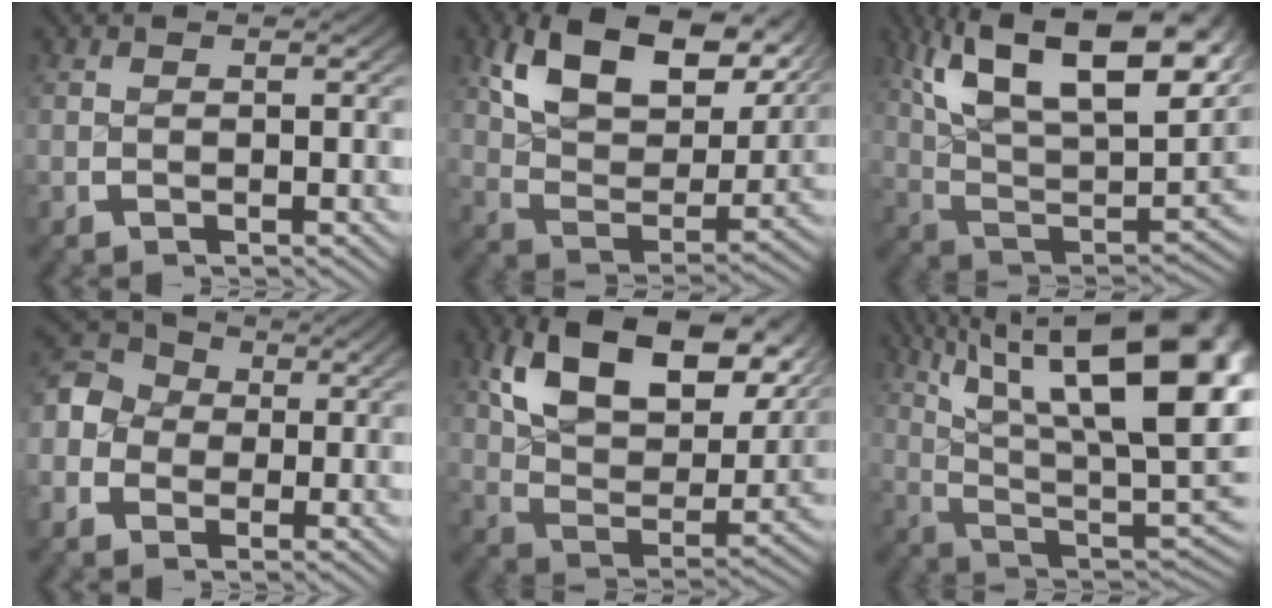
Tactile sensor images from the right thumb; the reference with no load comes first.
{"total": 13.1, "force": [5.9, 7.2, 9.2], "torque": [-0.170, -0.005, 0.098]}
{"total": 15.6, "force": [4.5, 9.5, 11.6], "torque": [-0.230, -0.028, 0.077]}
{"total": 7.7, "force": [1.8, 6.3, 3.9], "torque": [-0.067, 0.005, 0.016]}
{"total": 15.1, "force": [6.0, 8.6, 10.8], "torque": [-0.193, -0.006, 0.097]}
{"total": 18.6, "force": [4.2, 10.3, 14.9], "torque": [-0.245, -0.037, 0.087]}